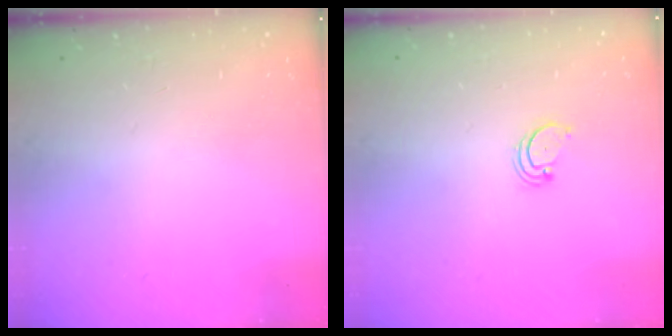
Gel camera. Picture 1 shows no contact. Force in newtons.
{"total": 2.2, "press": 2.2, "slide": 0.2}